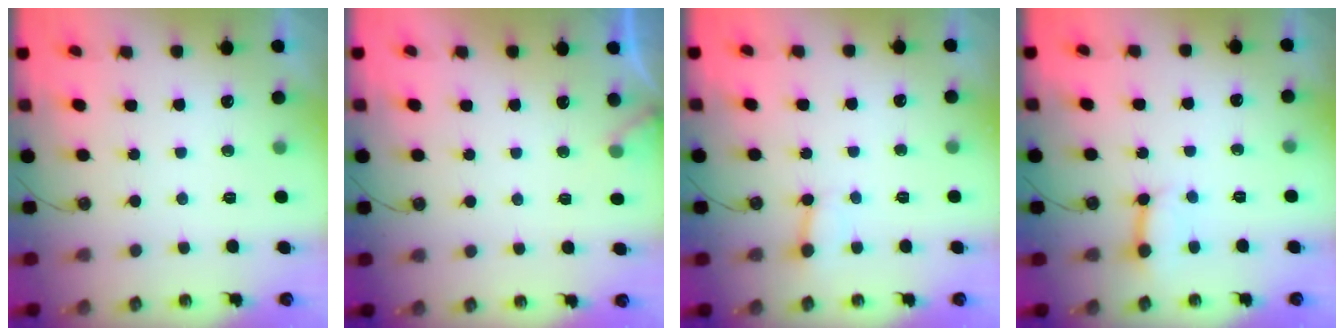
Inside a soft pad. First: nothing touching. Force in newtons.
{"total": 3.7, "press": 3.7, "slide": 0.3}
{"total": 2.5, "press": 2.5, "slide": 0.4}
{"total": 6.4, "press": 6.4, "slide": 0.7}